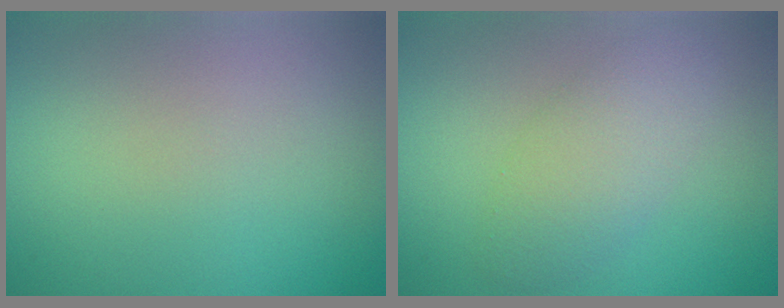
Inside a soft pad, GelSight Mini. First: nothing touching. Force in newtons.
{"total": 3.8, "press": 3.8, "slide": 0.2}